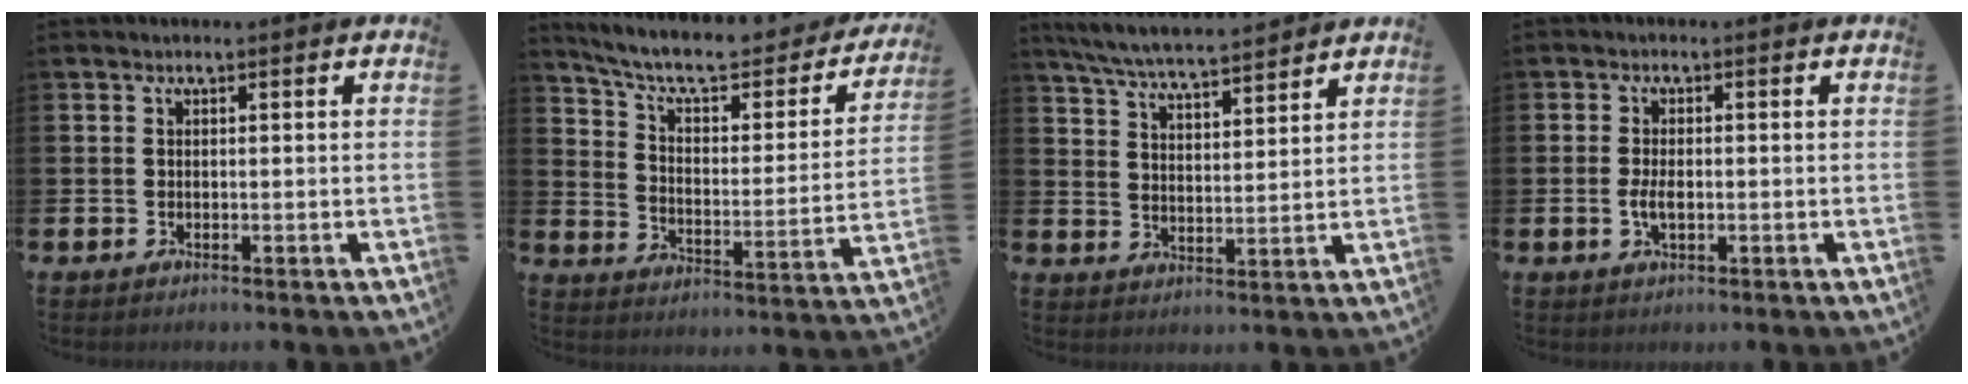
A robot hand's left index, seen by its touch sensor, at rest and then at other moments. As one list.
[{"total": 8.0, "force": [6.9, 2.2, 3.5], "torque": [-0.096, -0.046, 0.112]}, {"total": 6.5, "force": [6.2, 0.3, 1.8], "torque": [-0.061, -0.033, 0.111]}, {"total": 2.7, "force": [-0.4, 1.3, 2.3], "torque": [-0.038, 0.001, -0.009]}]